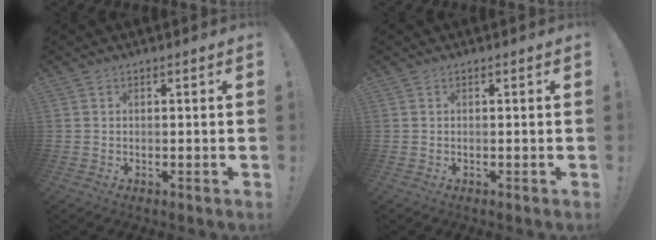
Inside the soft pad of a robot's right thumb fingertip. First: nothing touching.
{"total": 0.0}